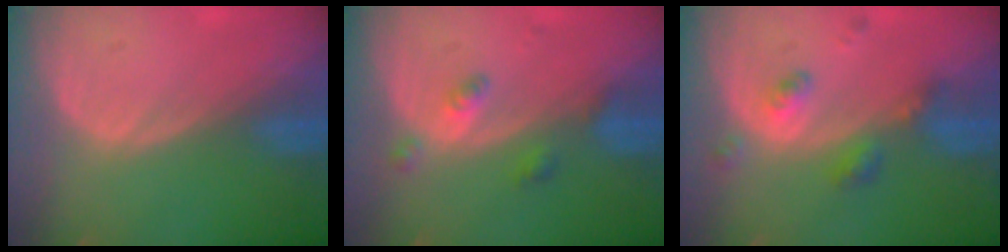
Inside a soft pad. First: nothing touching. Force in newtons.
{"total": 3.1, "press": 3.1, "slide": 0.2}
{"total": 5.1, "press": 4.4, "slide": 2.5}